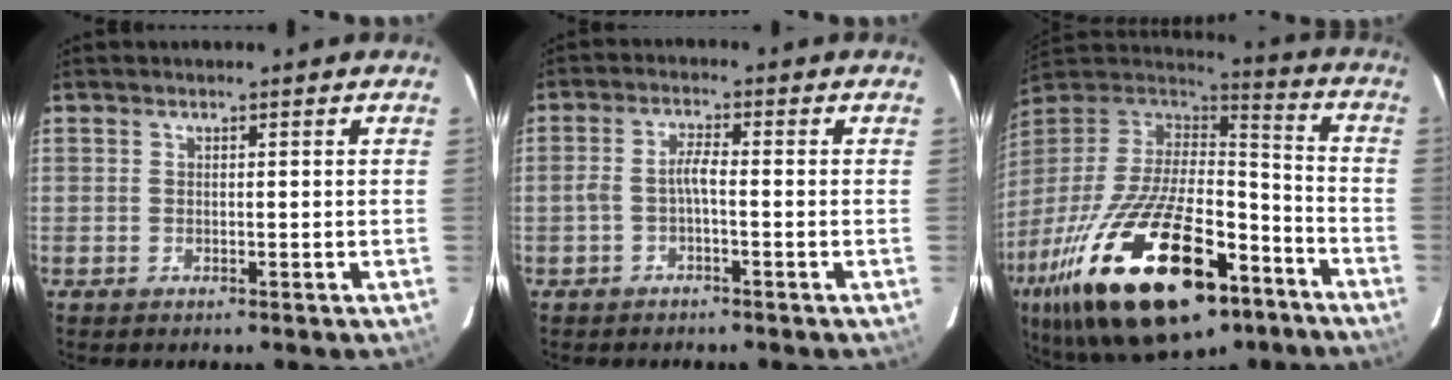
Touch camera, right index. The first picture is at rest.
{"total": 2.8, "force": [-1.2, 0.4, 2.5], "torque": [-0.058, 0.009, -0.023]}
{"total": 35.9, "force": [-19.6, 15.2, 25.9], "torque": [-0.500, -0.040, -0.304]}